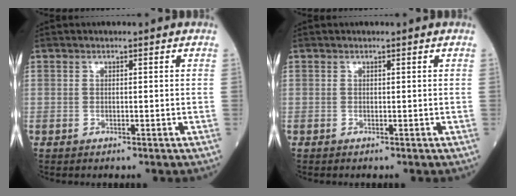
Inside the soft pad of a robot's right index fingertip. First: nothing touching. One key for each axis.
{"total": 0.0}